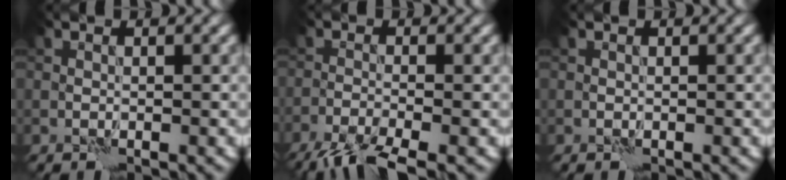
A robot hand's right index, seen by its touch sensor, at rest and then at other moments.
{"total": 6.0, "force": [-4.6, 1.1, 3.8], "torque": [-0.067, -0.016, -0.093]}
{"total": 0.0}